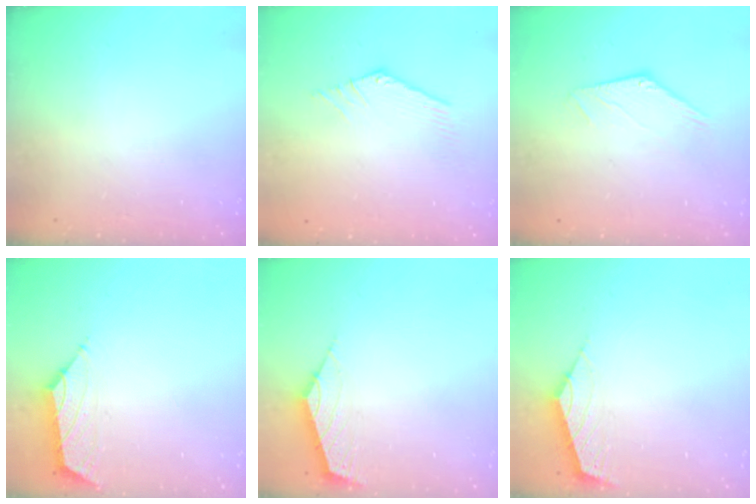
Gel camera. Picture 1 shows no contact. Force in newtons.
{"total": 0.7, "press": 0.6, "slide": 0.3}
{"total": 0.0}
{"total": 1.6, "press": 1.4, "slide": 0.6}
{"total": 2.4, "press": 2.3, "slide": 0.6}
{"total": 2.5, "press": 2.5, "slide": 0.6}